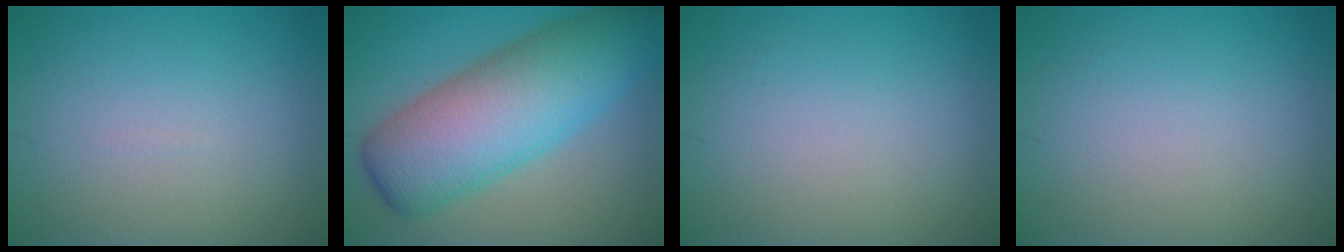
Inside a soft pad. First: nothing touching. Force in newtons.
{"total": 11.5, "press": 11.5, "slide": 0.1}
{"total": 0.0}
{"total": 0.0}